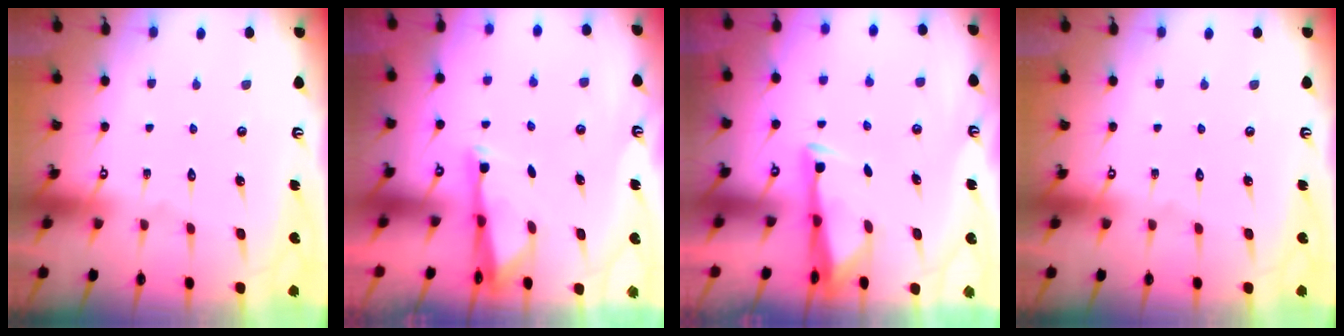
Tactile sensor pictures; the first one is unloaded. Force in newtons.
{"total": 3.0, "press": 2.9, "slide": 0.6}
{"total": 3.2, "press": 3.1, "slide": 0.9}
{"total": 0.0}